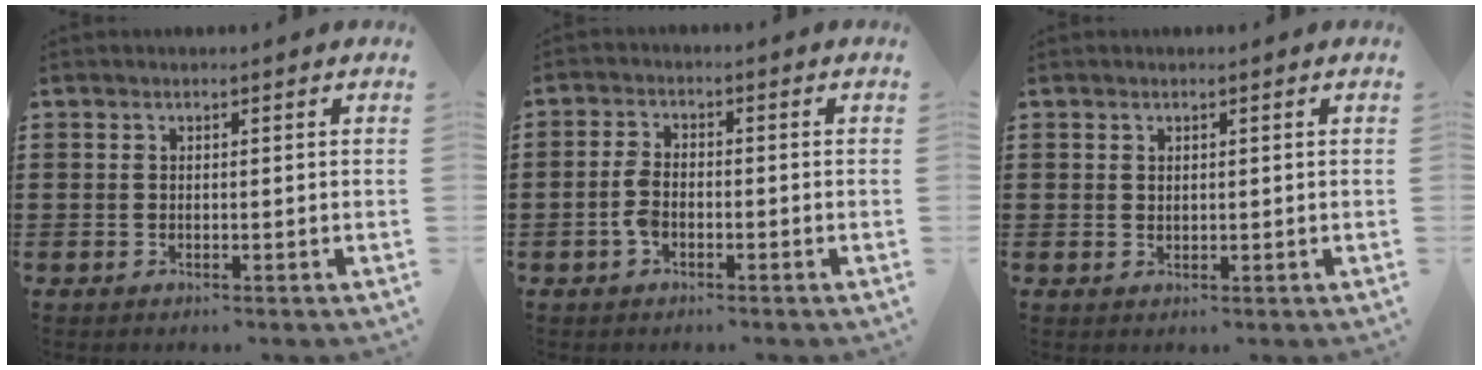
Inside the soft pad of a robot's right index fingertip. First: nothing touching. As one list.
[{"total": 3.2, "force": [-1.1, 1.7, 2.5], "torque": [-0.069, -0.005, -0.027]}, {"total": 0.8, "force": [0.6, 0.5, 0.2], "torque": [-0.006, 0.002, 0.011]}]